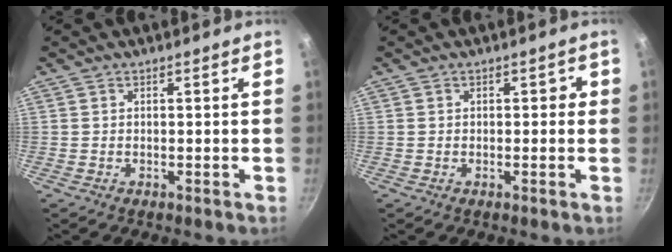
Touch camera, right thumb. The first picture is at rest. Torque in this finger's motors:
{"motor_torque": [-0.11, -0.70, 0.45, -0.07, -0.05]}